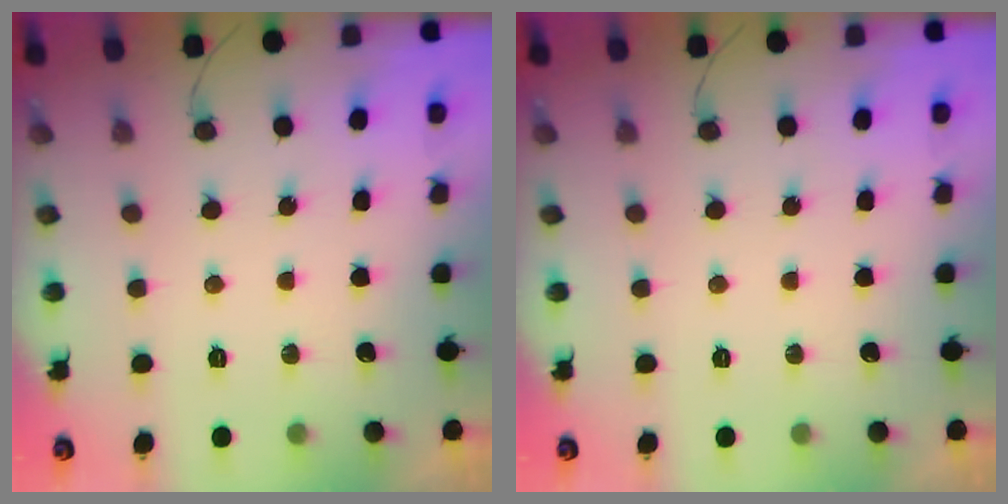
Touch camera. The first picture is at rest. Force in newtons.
{"total": 0.0}